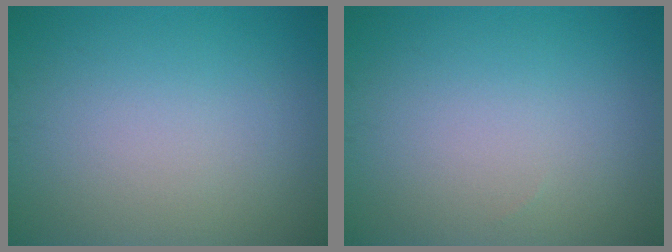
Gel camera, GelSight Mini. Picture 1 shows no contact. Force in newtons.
{"total": 0.0}